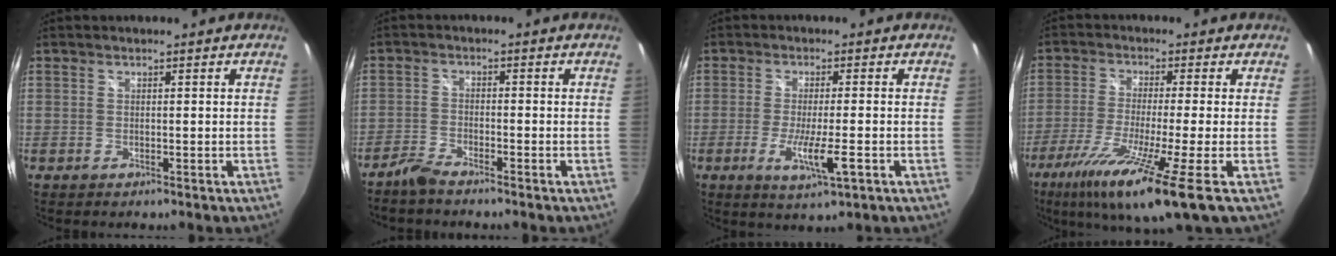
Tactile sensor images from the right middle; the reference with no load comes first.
{"total": 3.7, "force": [-3.4, 0.5, 1.4], "torque": [-0.044, -0.006, -0.072]}
{"total": 6.9, "force": [-2.6, 0.6, 6.4], "torque": [-0.120, -0.018, -0.044]}
{"total": 14.8, "force": [-7.8, -0.6, 12.5], "torque": [-0.260, -0.056, -0.140]}